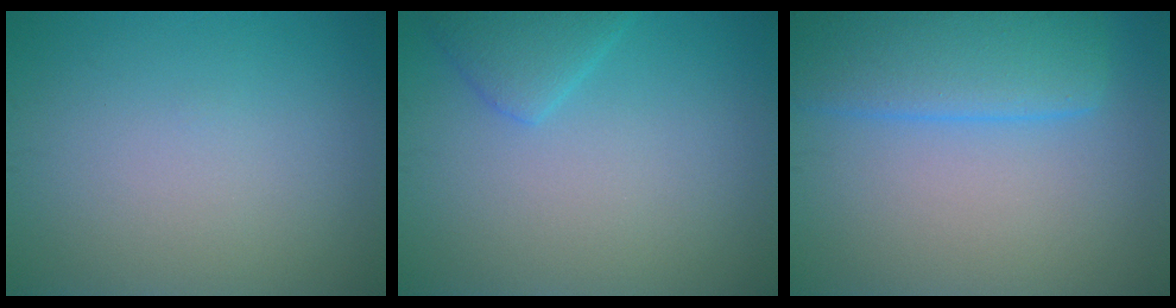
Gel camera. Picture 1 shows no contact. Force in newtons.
{"total": 2.9, "press": 2.9, "slide": 0.3}
{"total": 6.6, "press": 6.6, "slide": 0.4}